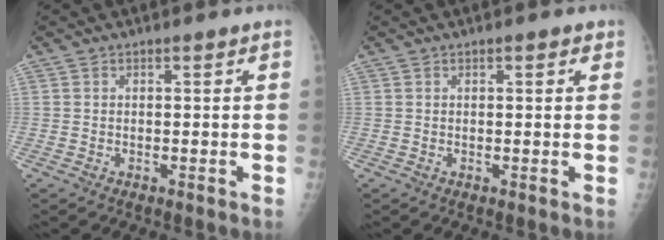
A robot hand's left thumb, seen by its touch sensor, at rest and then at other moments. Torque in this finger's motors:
{"motor_torque": [-0.14, -0.03, -0.09, 0.11, 0.02]}